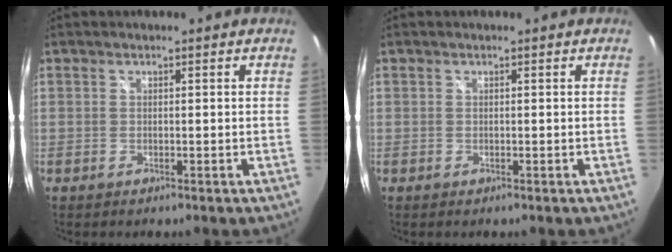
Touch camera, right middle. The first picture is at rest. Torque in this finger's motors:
{"motor_torque": [-0.52, -0.35, -0.01, 0.01]}